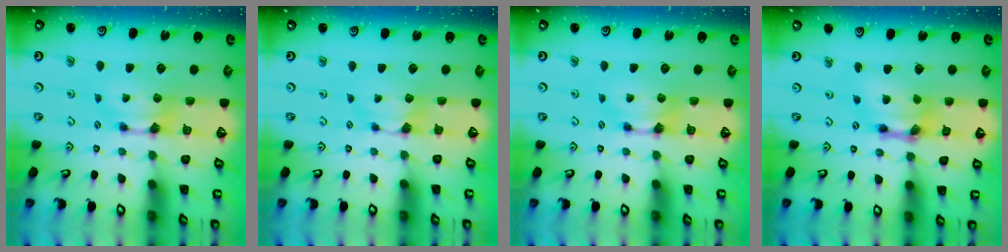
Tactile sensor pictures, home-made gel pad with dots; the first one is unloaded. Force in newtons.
{"total": 0.8, "press": 0.7, "slide": 0.2}
{"total": 0.0}
{"total": 7.5, "press": 6.9, "slide": 2.9}